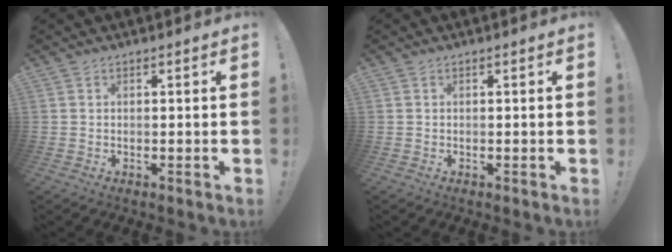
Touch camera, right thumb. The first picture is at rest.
{"total": 0.0}